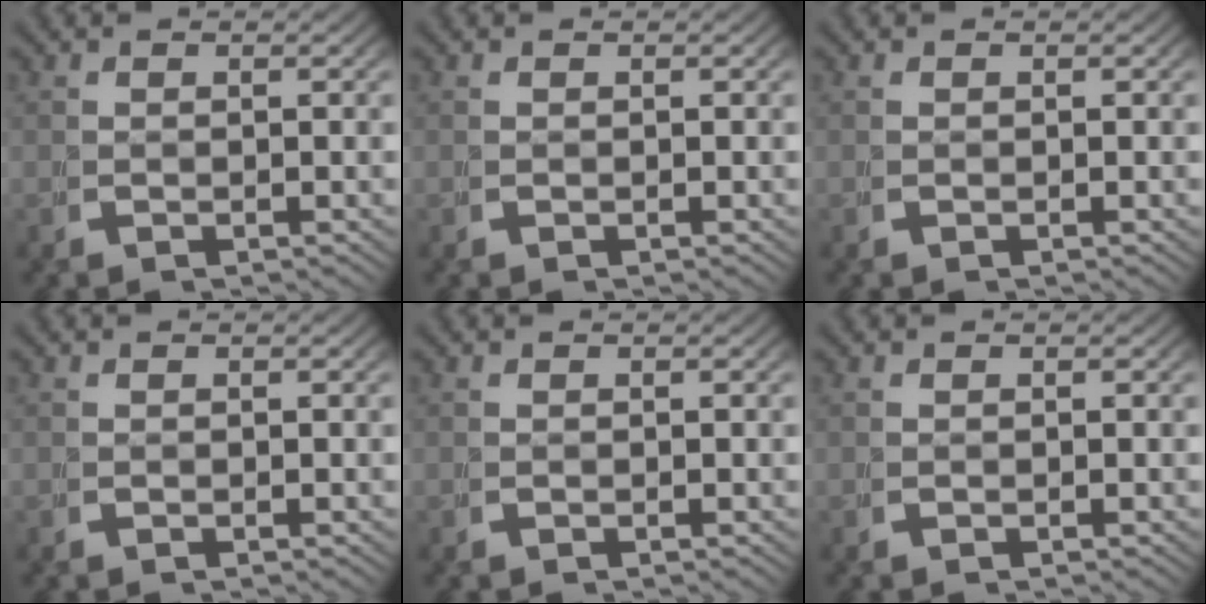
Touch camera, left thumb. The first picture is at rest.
{"total": 0.0}
{"total": 0.0}
{"total": 0.0}
{"total": 0.0}
{"total": 0.0}